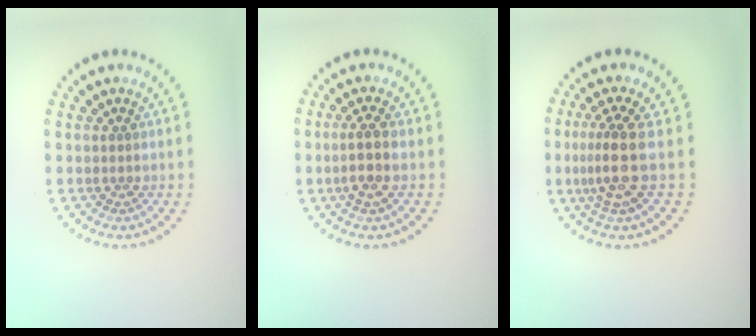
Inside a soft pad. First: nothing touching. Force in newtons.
{"total": 2.4, "press": 2.1, "slide": 1.1}
{"total": 3.5, "press": 2.5, "slide": 2.3}